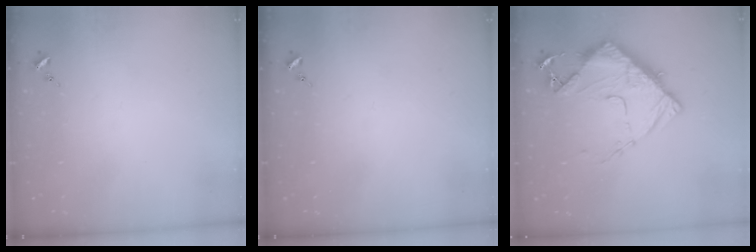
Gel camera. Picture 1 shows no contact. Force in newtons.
{"total": 0.0}
{"total": 13.3, "press": 13.2, "slide": 1.3}